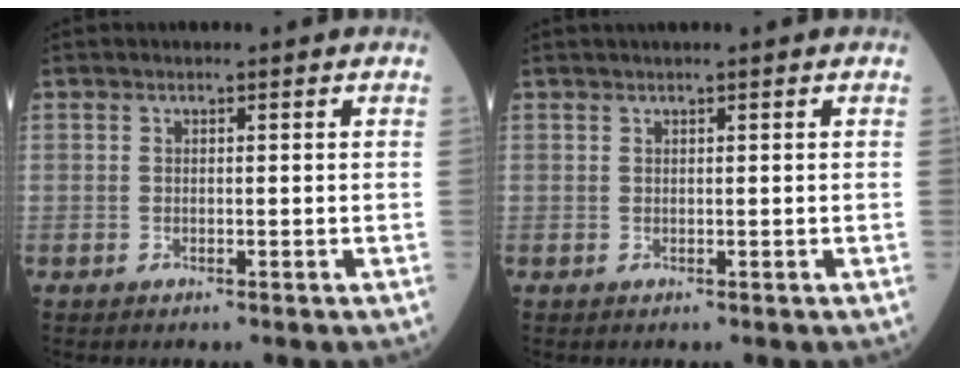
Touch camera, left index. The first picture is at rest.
{"total": 0.8, "force": [0.7, -0.2, 0.5], "torque": [-0.009, 0.012, 0.016]}